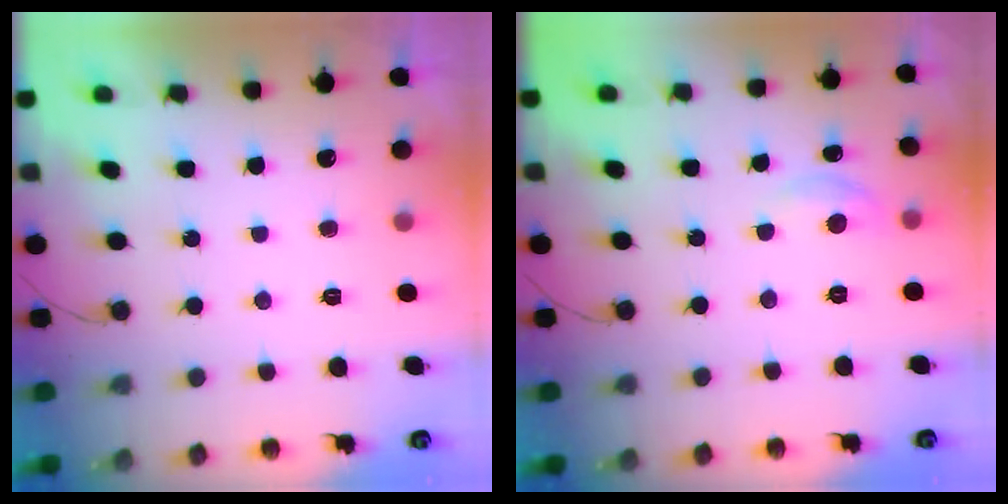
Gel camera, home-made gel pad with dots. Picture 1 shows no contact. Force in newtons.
{"total": 4.6, "press": 4.6, "slide": 0.4}